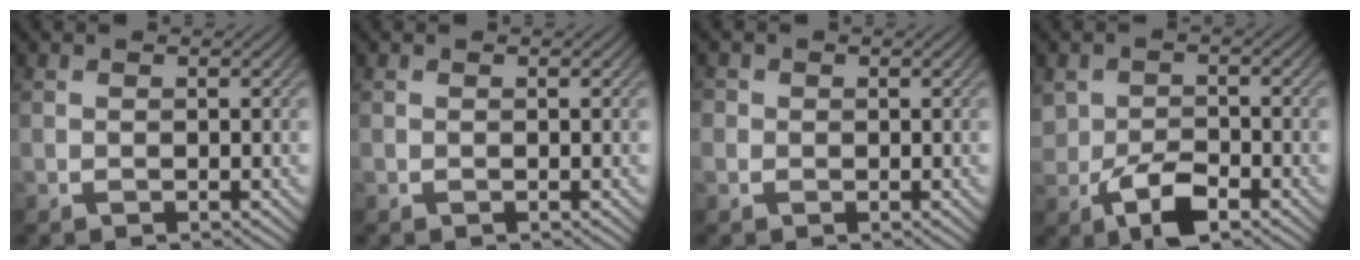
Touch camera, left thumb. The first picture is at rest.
{"total": 0.0}
{"total": 1.4, "force": [0.2, 1.4, 0.3], "torque": [-0.005, 0.002, -0.004]}
{"total": 5.2, "force": [-2.3, 3.1, 3.5], "torque": [-0.072, -0.011, -0.044]}